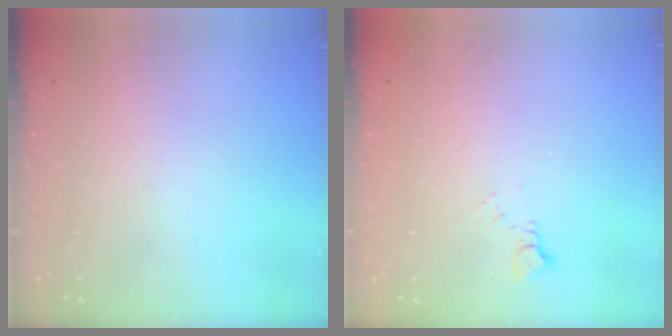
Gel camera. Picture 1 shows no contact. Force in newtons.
{"total": 2.9, "press": 2.9, "slide": 0.5}